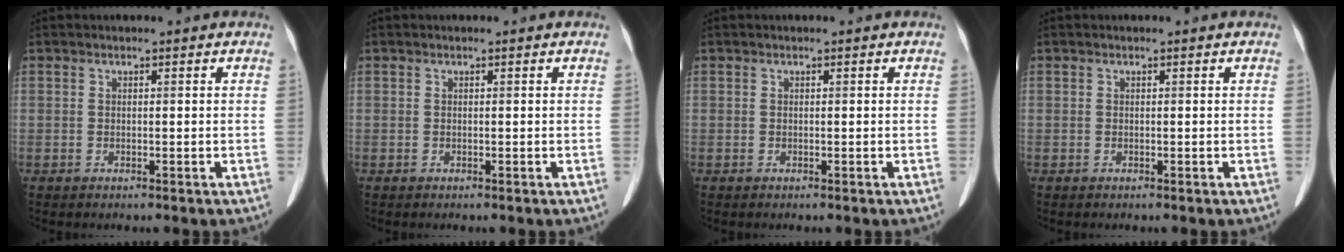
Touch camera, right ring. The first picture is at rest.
{"total": 0.0}
{"total": 0.0}
{"total": 0.0}